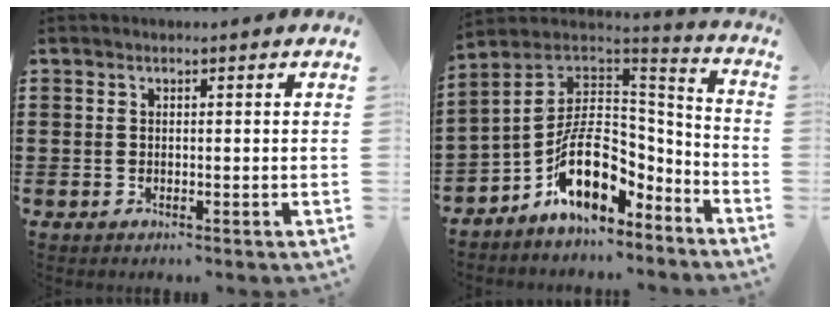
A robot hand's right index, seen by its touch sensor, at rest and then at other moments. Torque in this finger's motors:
{"motor_torque": [1.71, 0.43, 1.05, 0.21]}